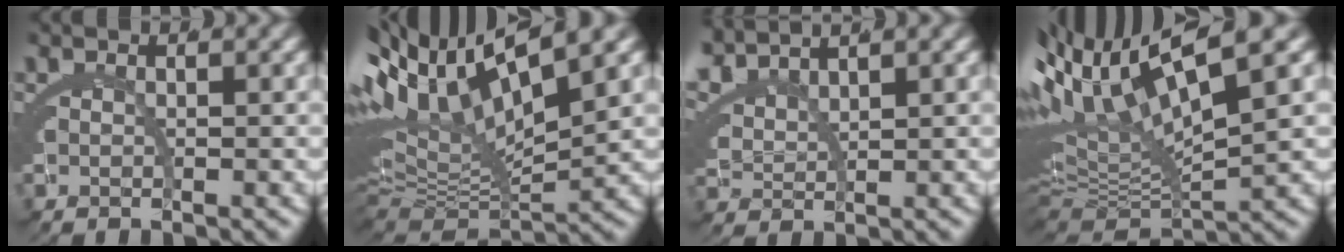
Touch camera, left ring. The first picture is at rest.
{"total": 13.6, "force": [4.3, 7.9, 10.2], "torque": [-0.200, 0.009, 0.065]}
{"total": 4.2, "force": [3.4, 1.6, 1.9], "torque": [-0.061, 0.002, 0.069]}
{"total": 11.6, "force": [3.3, 6.6, 9.0], "torque": [-0.182, 0.010, 0.047]}